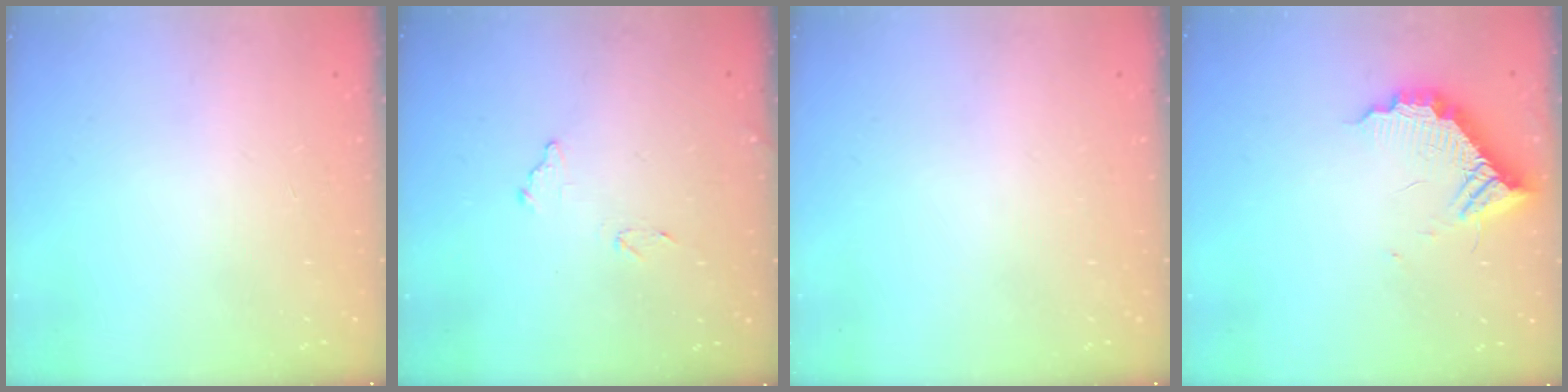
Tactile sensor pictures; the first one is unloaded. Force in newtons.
{"total": 7.8, "press": 7.8, "slide": 0.5}
{"total": 0.0}
{"total": 11.9, "press": 11.8, "slide": 0.8}